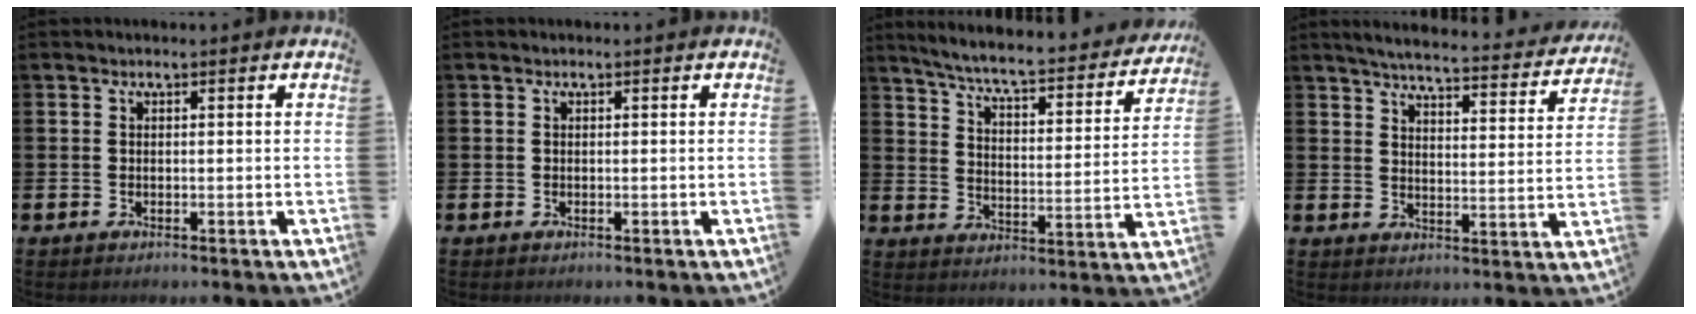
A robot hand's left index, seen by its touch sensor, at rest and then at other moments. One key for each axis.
{"total": 0.0}
{"total": 6.5, "fx": 5.9, "fy": 0.5, "fz": 2.6, "tx": -0.082, "ty": -0.044, "tz": 0.096}
{"total": 5.1, "fx": 4.8, "fy": 0.4, "fz": 1.7, "tx": -0.051, "ty": -0.036, "tz": 0.078}